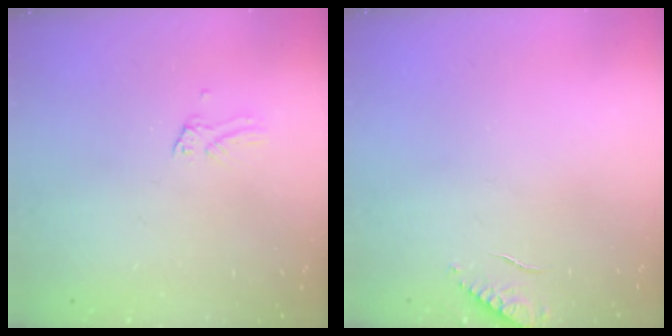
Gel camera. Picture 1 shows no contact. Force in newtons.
{"total": 5.6, "press": 5.6, "slide": 0.8}